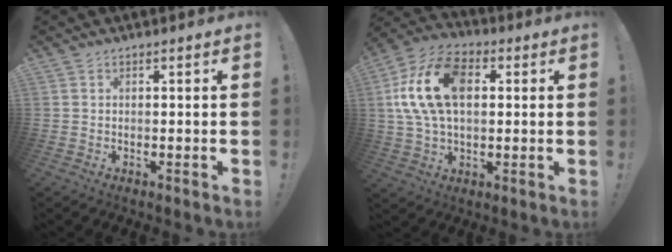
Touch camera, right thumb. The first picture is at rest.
{"total": 18.6, "force": [3.5, 11.6, 14.1], "torque": [-0.270, 0.004, 0.059]}